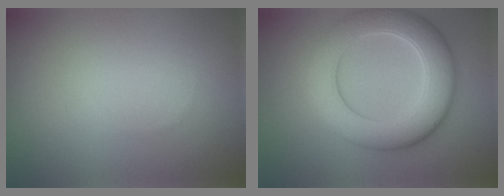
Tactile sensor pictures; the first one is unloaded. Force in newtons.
{"total": 7.9, "press": 7.9, "slide": 0.6}